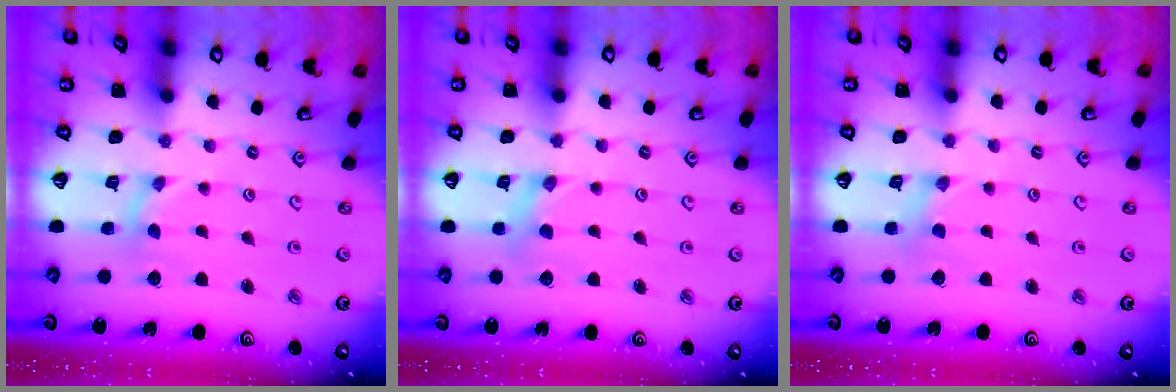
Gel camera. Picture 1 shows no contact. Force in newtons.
{"total": 1.5, "press": 1.5, "slide": 0.0}
{"total": 0.0}